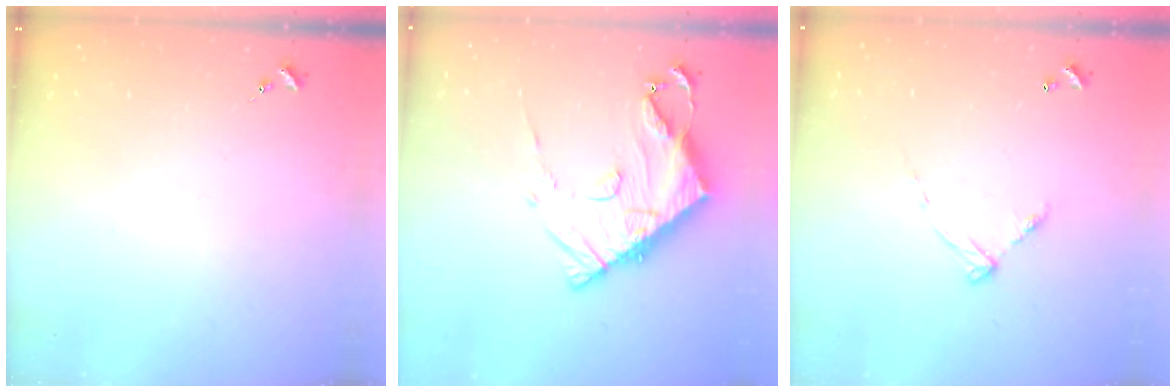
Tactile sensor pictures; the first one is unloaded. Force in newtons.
{"total": 16.0, "press": 16.0, "slide": 1.2}
{"total": 5.8, "press": 5.8, "slide": 0.4}